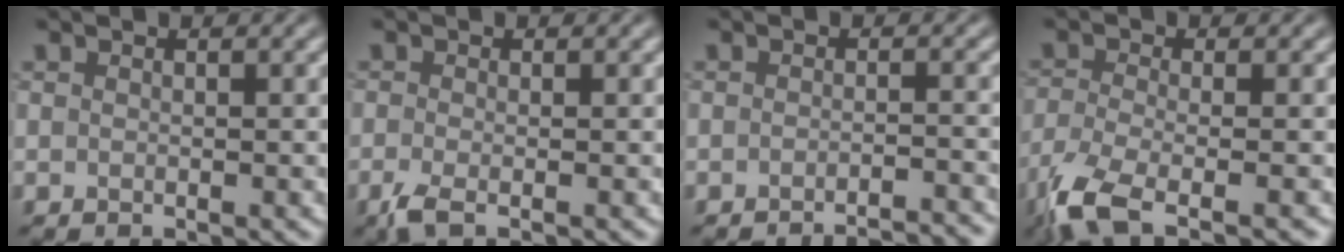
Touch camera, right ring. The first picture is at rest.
{"total": 1.7, "force": [-1.0, 0.3, 1.3], "torque": [-0.038, -0.003, -0.030]}
{"total": 4.0, "force": [-3.8, 0.0, 1.1], "torque": [-0.016, 0.015, -0.050]}
{"total": 7.1, "force": [-4.8, 2.0, 4.8], "torque": [-0.108, -0.018, -0.102]}